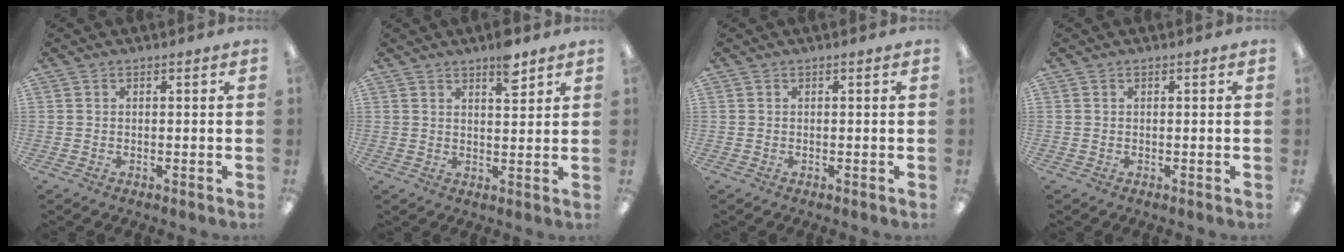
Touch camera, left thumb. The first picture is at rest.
{"total": 5.6, "force": [4.0, 1.8, 3.5], "torque": [-0.039, -0.024, 0.063]}
{"total": 0.0}
{"total": 0.0}